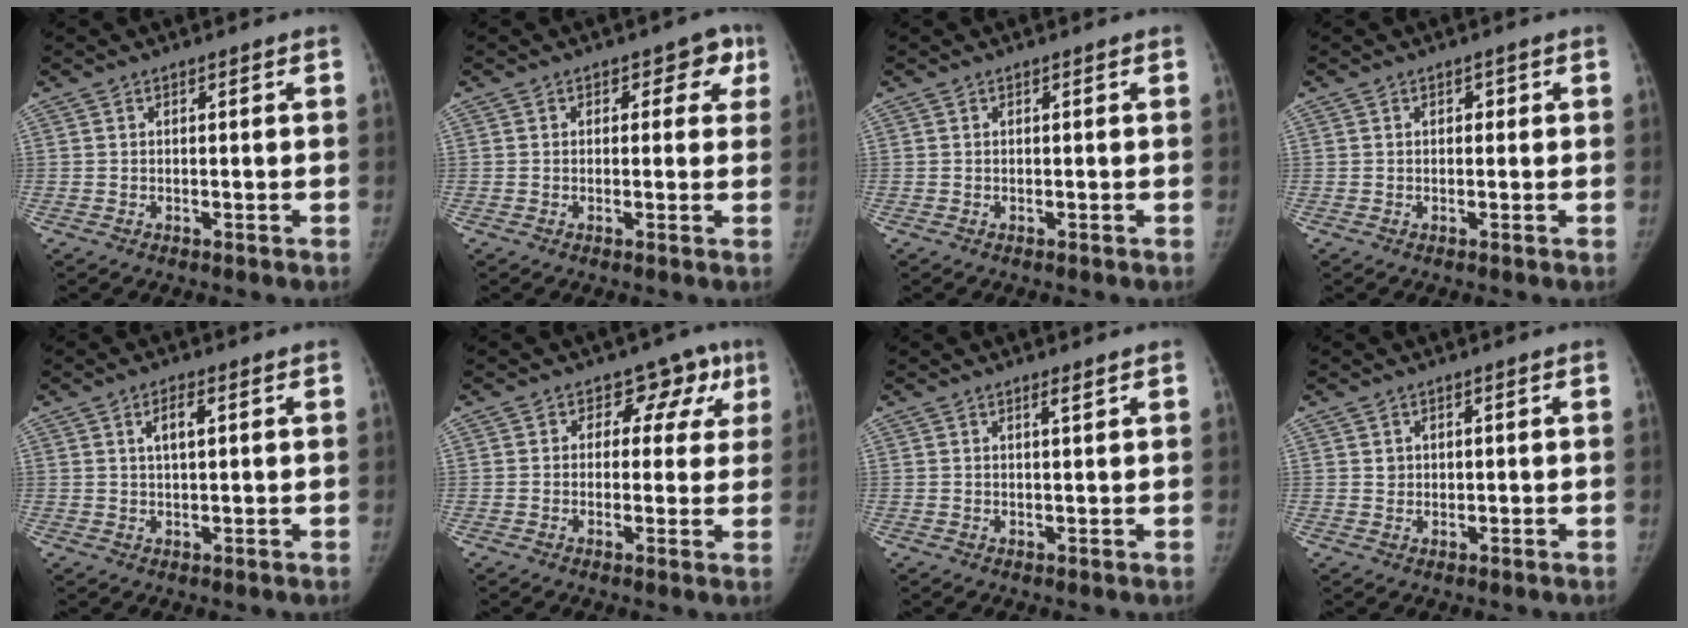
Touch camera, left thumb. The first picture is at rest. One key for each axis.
{"total": 4.5, "fx": 1.6, "fy": 3.3, "fz": 2.6, "tx": 0.017, "ty": 0.001, "tz": 0.006}
{"total": 0.0}
{"total": 1.2, "fx": 0.3, "fy": 0.9, "fz": 0.8, "tx": 0.001, "ty": 0.004, "tz": 0.000}
{"total": 3.5, "fx": 1.3, "fy": 1.3, "fz": 3.0, "tx": -0.050, "ty": 0.003, "tz": 0.023}
{"total": 7.5, "fx": 3.0, "fy": 5.9, "fz": 3.3, "tx": 0.019, "ty": 0.001, "tz": 0.026}
{"total": 1.2, "fx": 0.8, "fy": 0.1, "fz": 0.9, "tx": -0.013, "ty": -0.006, "tz": 0.015}
{"total": 1.3, "fx": 0.5, "fy": 1.2, "fz": 0.3, "tx": 0.008, "ty": -0.002, "tz": 0.007}